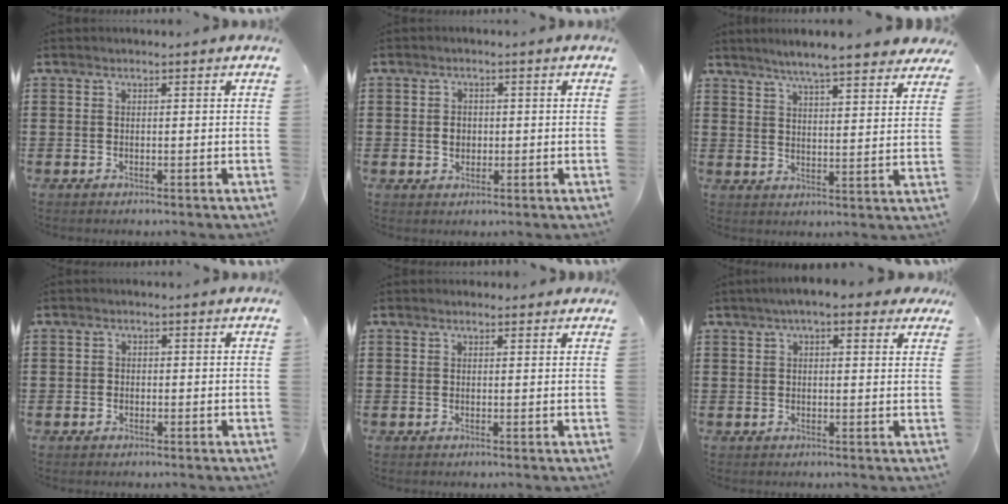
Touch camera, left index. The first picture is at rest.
{"total": 2.1, "force": [-0.1, 1.8, 1.2], "torque": [-0.029, 0.005, -0.004]}
{"total": 5.7, "force": [5.3, -0.1, 2.3], "torque": [-0.064, -0.021, 0.091]}
{"total": 0.9, "force": [-0.3, 0.8, 0.3], "torque": [-0.009, 0.003, -0.008]}
{"total": 0.9, "force": [0.7, 0.5, 0.1], "torque": [-0.004, 0.005, 0.014]}
{"total": 4.5, "force": [3.0, 1.0, 3.2], "torque": [-0.070, 0.006, 0.052]}